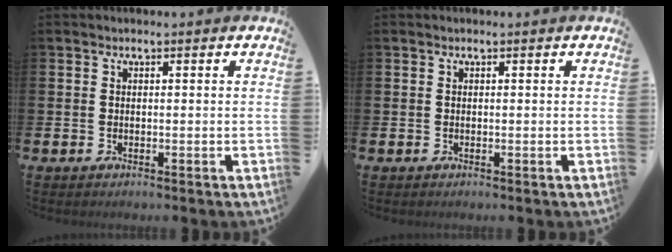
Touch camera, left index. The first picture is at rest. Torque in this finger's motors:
{"motor_torque": [0.02, 0.02, 0.00, 0.00]}